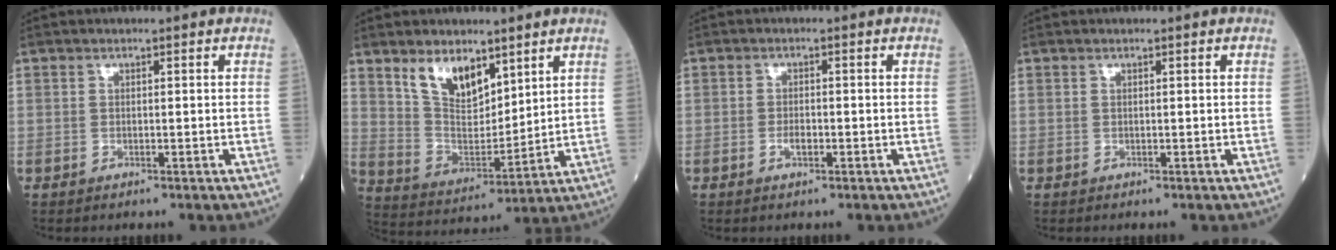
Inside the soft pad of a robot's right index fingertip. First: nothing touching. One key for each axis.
{"total": 9.3, "fx": 6.2, "fy": 4.4, "fz": 5.4, "tx": -0.103, "ty": -0.002, "tz": 0.126}
{"total": 1.7, "fx": -0.7, "fy": 0.7, "fz": 1.4, "tx": -0.024, "ty": 0.003, "tz": -0.010}
{"total": 0.0}